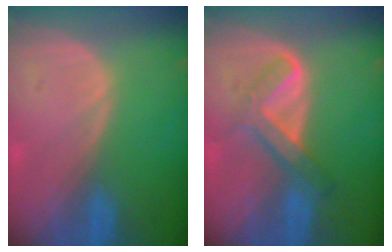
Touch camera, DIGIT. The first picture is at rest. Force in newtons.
{"total": 5.6, "press": 5.1, "slide": 2.2}